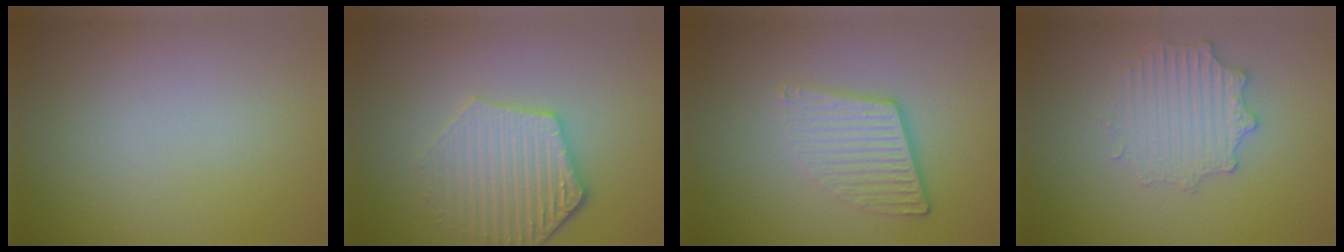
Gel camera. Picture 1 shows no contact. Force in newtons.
{"total": 5.1, "press": 4.2, "slide": 2.9}
{"total": 4.2, "press": 2.7, "slide": 3.2}
{"total": 2.9, "press": 2.9, "slide": 0.6}